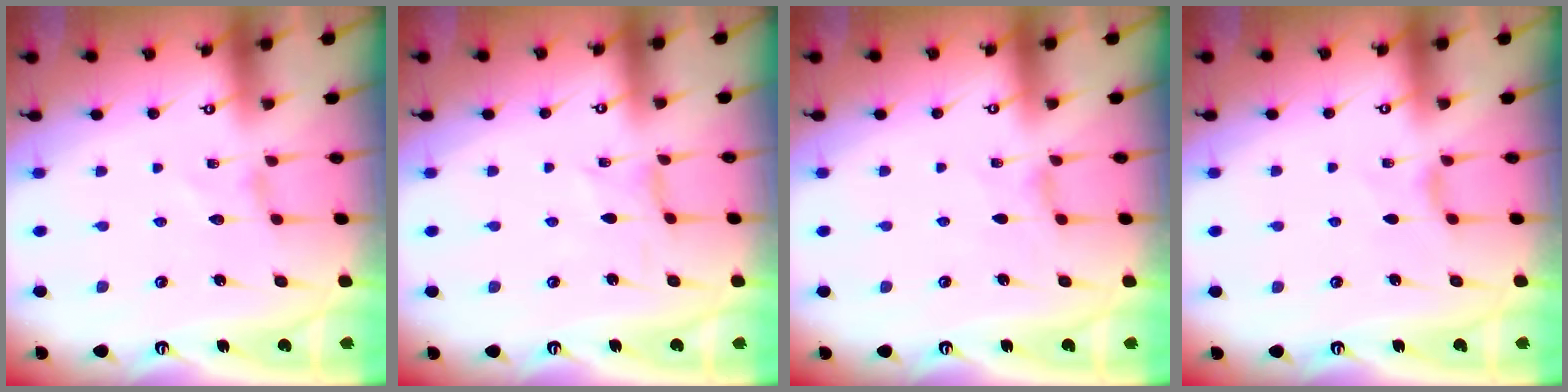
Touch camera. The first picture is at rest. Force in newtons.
{"total": 0.0}
{"total": 1.3, "press": 1.3, "slide": 0.4}
{"total": 2.3, "press": 2.3, "slide": 0.5}